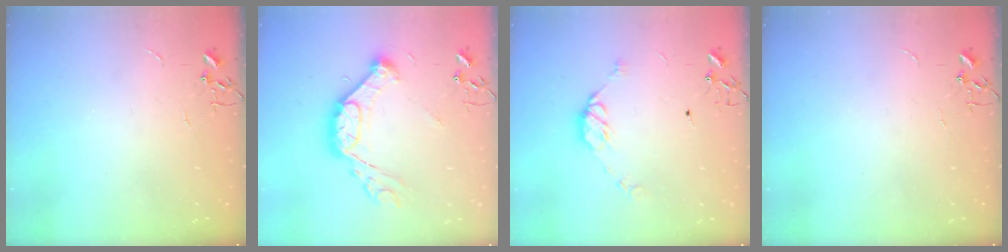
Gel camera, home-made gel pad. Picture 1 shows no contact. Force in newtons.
{"total": 15.4, "press": 15.3, "slide": 1.7}
{"total": 8.5, "press": 8.5, "slide": 0.9}
{"total": 0.0}